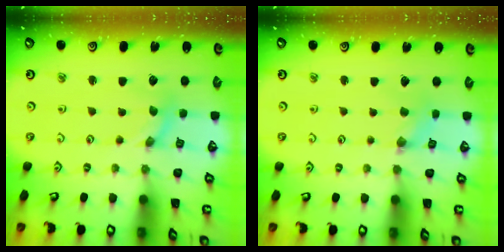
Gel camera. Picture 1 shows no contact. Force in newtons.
{"total": 1.4, "press": 1.3, "slide": 0.3}